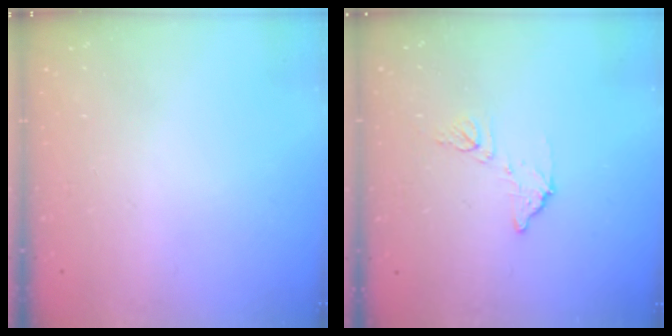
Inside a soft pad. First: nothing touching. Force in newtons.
{"total": 8.0, "press": 8.0, "slide": 0.4}